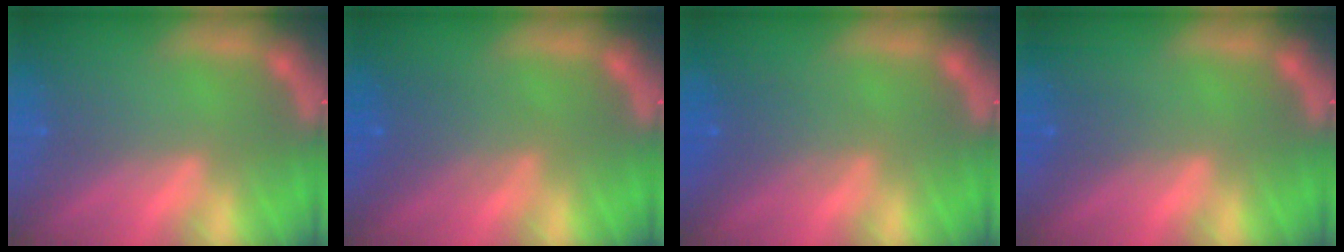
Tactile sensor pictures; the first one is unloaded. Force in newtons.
{"total": 3.6}
{"total": 3.0}
{"total": 1.5}